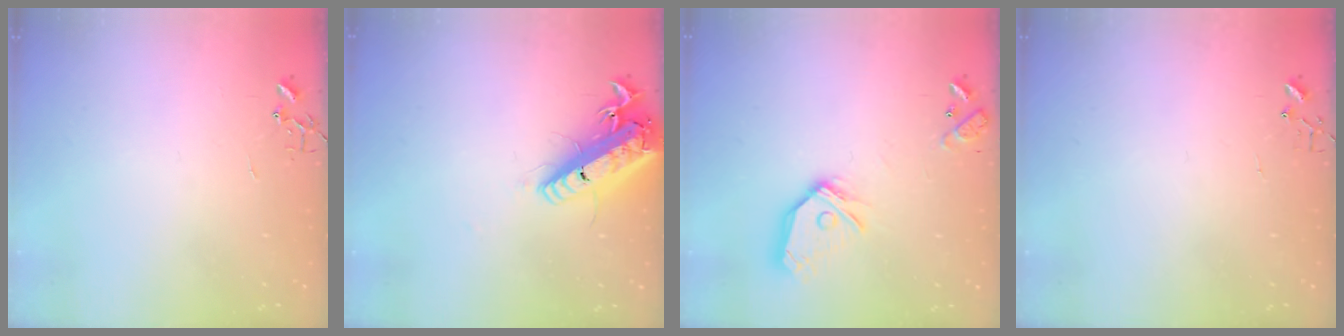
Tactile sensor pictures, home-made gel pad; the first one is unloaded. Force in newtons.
{"total": 19.5, "press": 19.2, "slide": 3.6}
{"total": 15.0, "press": 14.9, "slide": 2.2}
{"total": 3.8, "press": 3.8, "slide": 0.5}